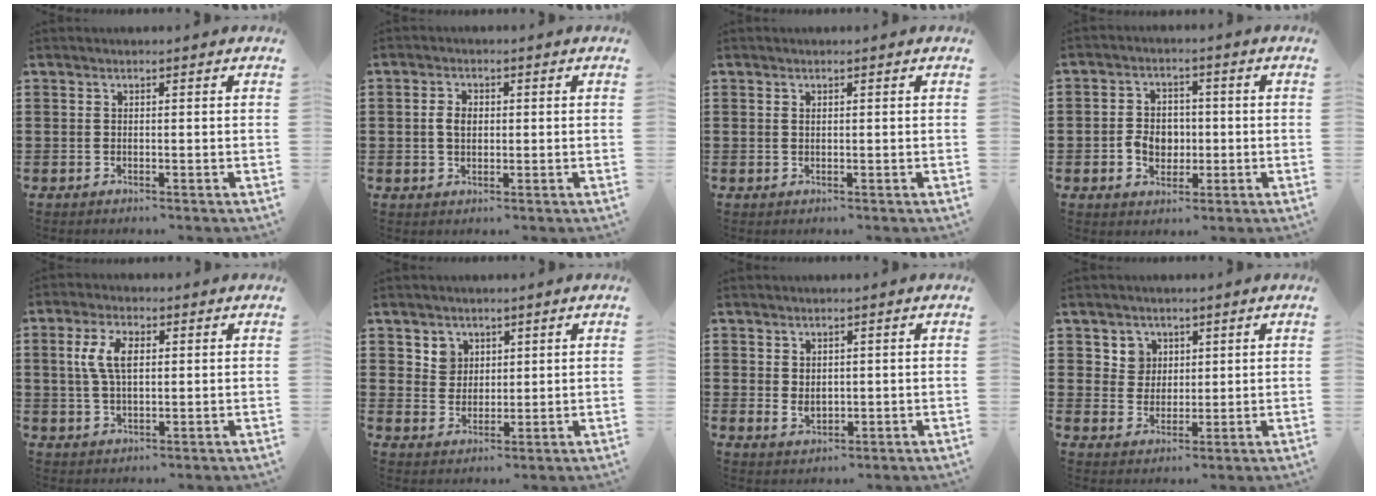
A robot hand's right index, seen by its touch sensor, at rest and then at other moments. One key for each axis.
{"total": 2.6, "fx": 0.1, "fy": 1.7, "fz": 2.0, "tx": -0.041, "ty": 0.009, "tz": 0.000}
{"total": 0.8, "fx": 0.6, "fy": 0.4, "fz": 0.4, "tx": -0.010, "ty": 0.003, "tz": 0.011}
{"total": 4.7, "fx": -0.8, "fy": 3.9, "fz": 2.5, "tx": -0.055, "ty": 0.004, "tz": -0.021}
{"total": 6.0, "fx": 1.2, "fy": 3.0, "fz": 5.1, "tx": -0.115, "ty": 0.012, "tz": 0.016}
{"total": 3.9, "fx": 2.2, "fy": 3.2, "fz": 0.4, "tx": -0.015, "ty": 0.010, "tz": 0.040}
{"total": 2.2, "fx": 0.6, "fy": 1.7, "fz": 1.1, "tx": -0.026, "ty": 0.006, "tz": 0.012}
{"total": 4.2, "fx": 2.0, "fy": 3.6, "fz": 0.4, "tx": -0.019, "ty": 0.010, "tz": 0.037}